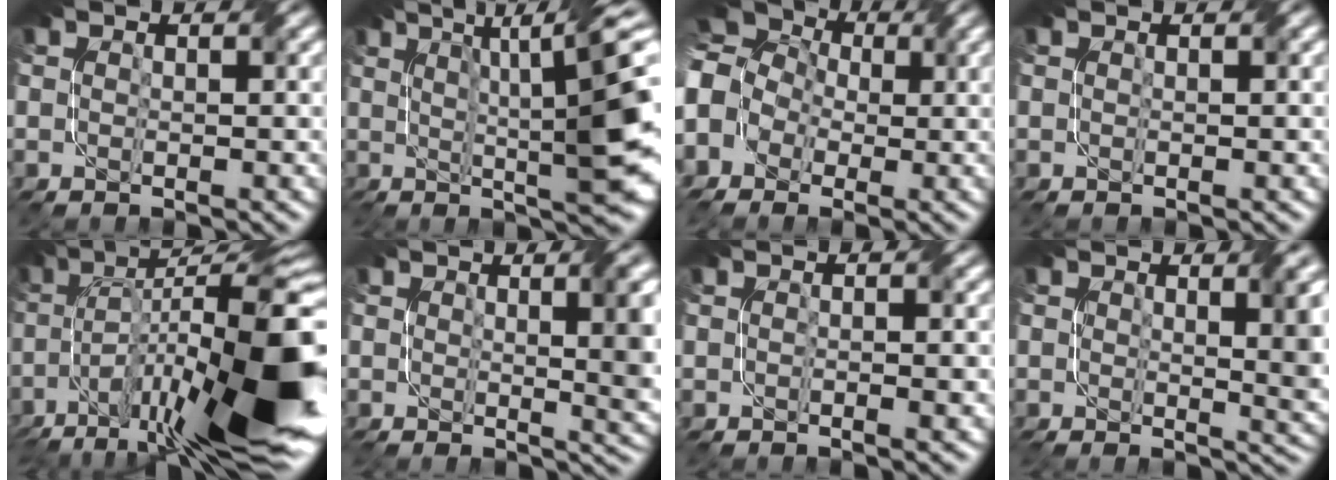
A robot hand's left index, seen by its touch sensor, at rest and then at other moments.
{"total": 13.8, "force": [2.4, 3.4, 13.2], "torque": [-0.151, 0.021, 0.042]}
{"total": 10.4, "force": [-0.3, 8.9, 5.5], "torque": [-0.141, 0.031, -0.050]}
{"total": 0.7, "force": [0.3, 0.1, 0.7], "torque": [-0.007, 0.002, -0.001]}
{"total": 18.0, "force": [-6.3, 5.4, 15.9], "torque": [-0.255, 0.027, -0.111]}
{"total": 6.9, "force": [1.1, 2.3, 6.5], "torque": [-0.052, -0.002, 0.016]}
{"total": 1.8, "force": [-0.4, 0.3, 1.7], "torque": [-0.024, -0.003, -0.012]}
{"total": 5.7, "force": [1.1, 1.9, 5.3], "torque": [-0.049, -0.011, 0.019]}